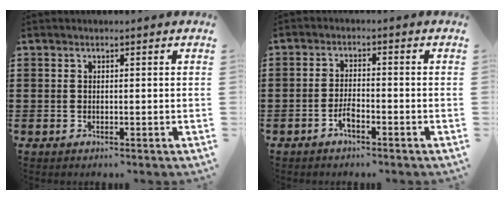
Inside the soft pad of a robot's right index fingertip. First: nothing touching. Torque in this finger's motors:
{"motor_torque": [-0.26, 0.87, 0.02, 0.02]}